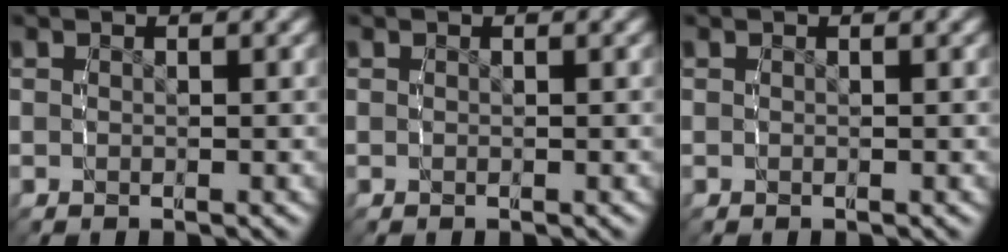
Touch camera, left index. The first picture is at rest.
{"total": 0.0}
{"total": 0.0}